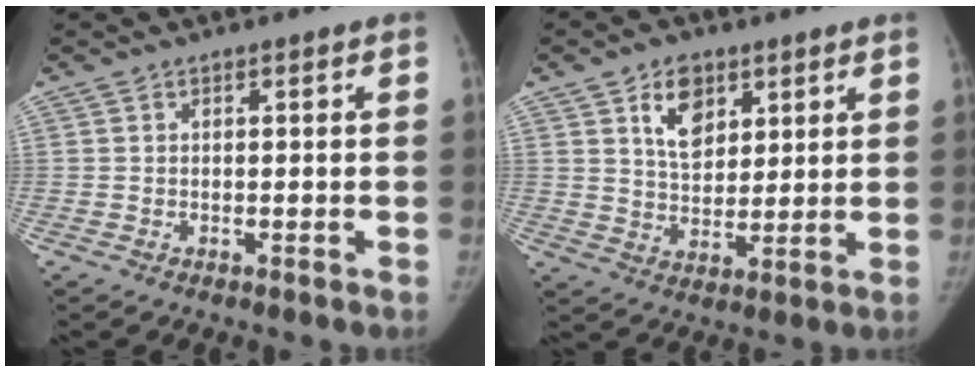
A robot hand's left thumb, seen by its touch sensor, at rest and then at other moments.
{"total": 8.4, "force": [4.1, 5.4, 4.9], "torque": [-0.051, -0.025, 0.072]}